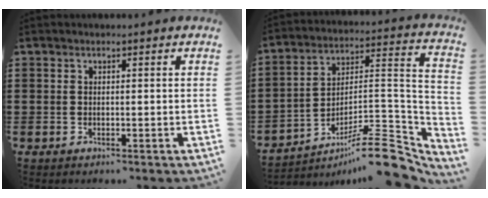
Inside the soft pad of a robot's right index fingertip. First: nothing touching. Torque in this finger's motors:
{"motor_torque": [-1.69, -0.29, -1.05, -0.21]}